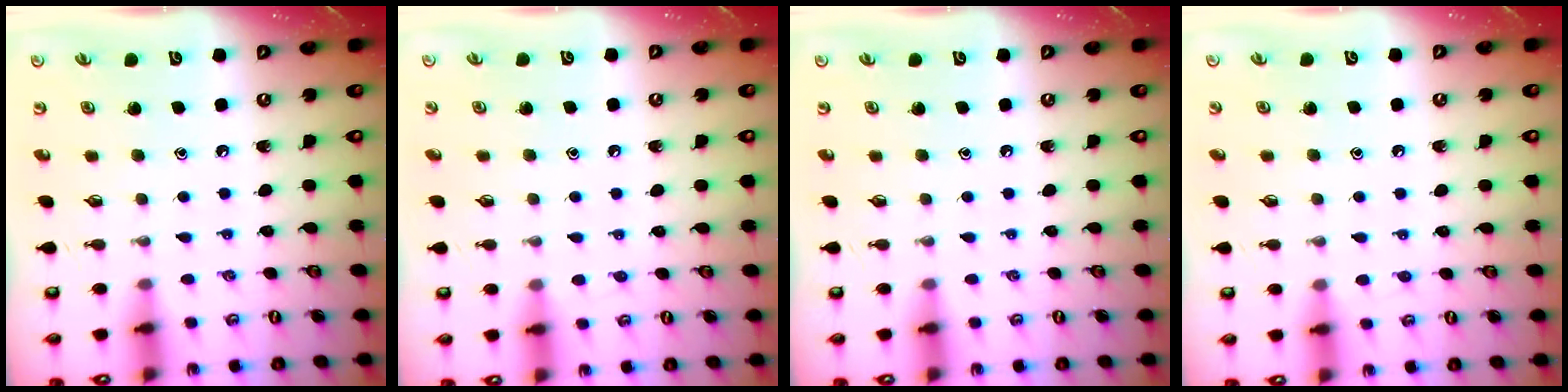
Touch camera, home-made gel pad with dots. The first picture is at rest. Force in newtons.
{"total": 3.4, "press": 3.4, "slide": 0.4}
{"total": 0.0}
{"total": 3.4, "press": 3.4, "slide": 0.4}